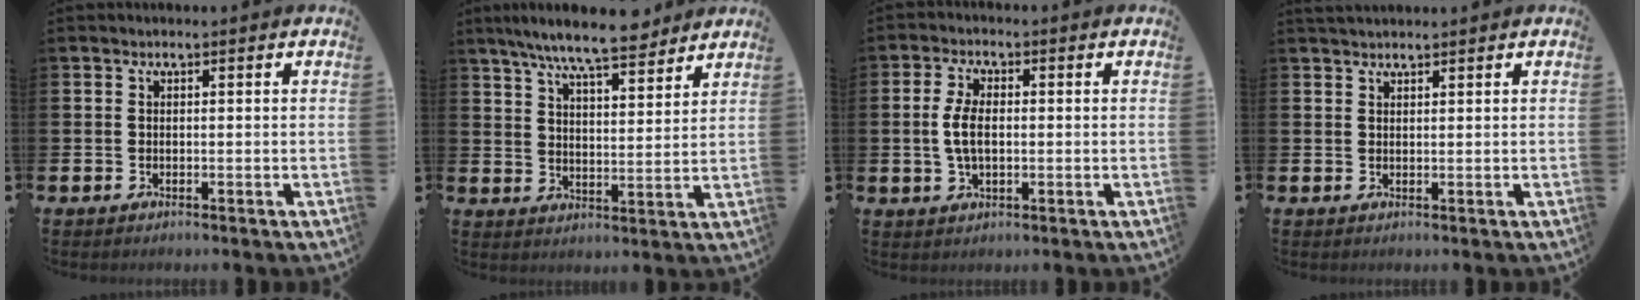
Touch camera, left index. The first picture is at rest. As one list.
[{"total": 8.8, "force": [8.1, 1.0, 3.3], "torque": [-0.071, -0.042, 0.143]}, {"total": 4.6, "force": [0.3, 2.3, 4.0], "torque": [-0.079, 0.004, 0.000]}, {"total": 1.5, "force": [1.5, 0.2, 0.2], "torque": [-0.006, 0.000, 0.028]}]